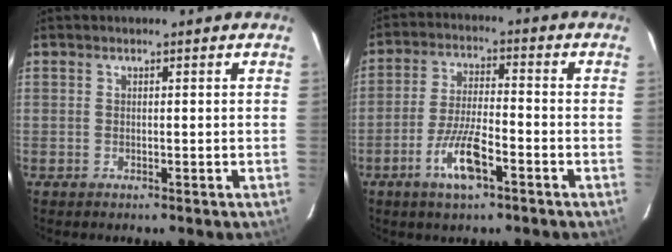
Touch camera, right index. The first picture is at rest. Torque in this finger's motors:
{"motor_torque": [1.17, -0.57, 0.27, 0.07]}